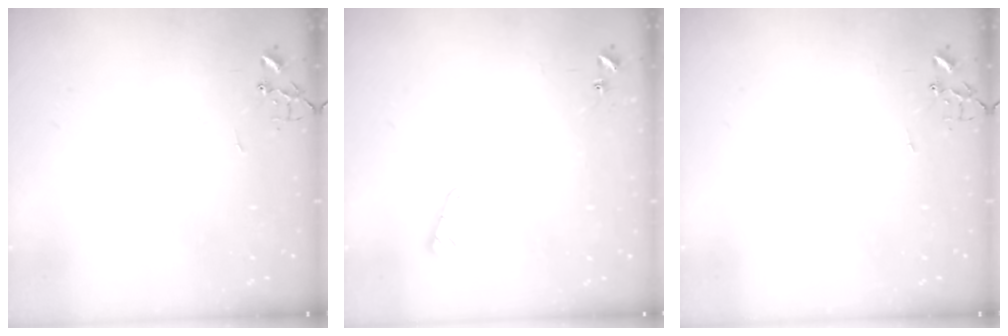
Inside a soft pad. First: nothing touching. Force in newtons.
{"total": 3.7, "press": 3.6, "slide": 0.9}
{"total": 0.0}